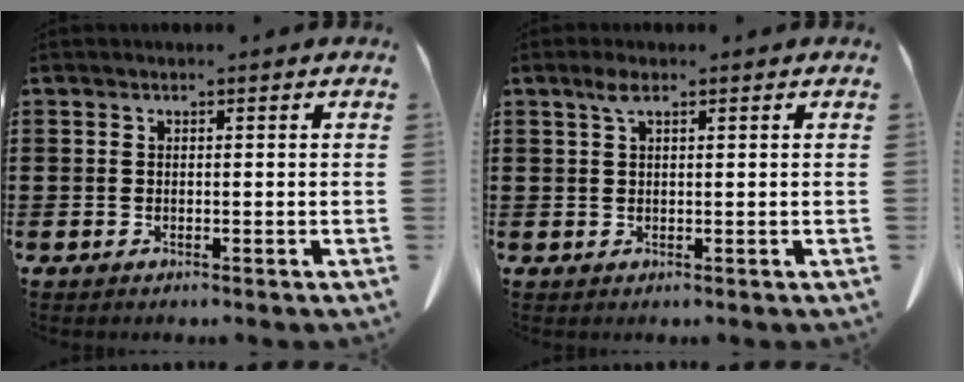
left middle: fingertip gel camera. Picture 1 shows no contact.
{"total": 2.4, "force": [1.2, 0.7, 2.0], "torque": [-0.043, 0.006, 0.019]}